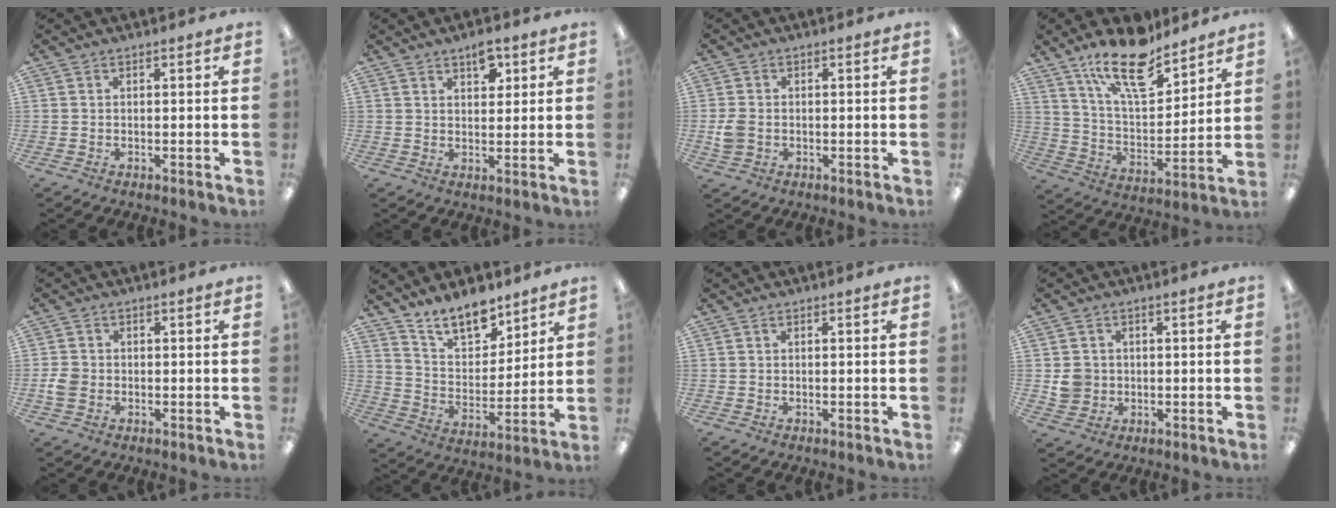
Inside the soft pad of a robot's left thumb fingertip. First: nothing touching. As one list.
[{"total": 5.2, "force": [3.4, 2.7, 2.8], "torque": [-0.021, -0.017, 0.055]}, {"total": 3.8, "force": [-0.5, 3.0, 2.3], "torque": [-0.038, 0.002, -0.010]}, {"total": 17.7, "force": [13.2, 6.5, 9.9], "torque": [-0.161, -0.079, 0.224]}, {"total": 3.3, "force": [-0.8, 2.8, 1.6], "torque": [-0.026, 0.008, -0.013]}, {"total": 12.0, "force": [10.3, 4.8, 3.9], "torque": [-0.063, -0.072, 0.192]}, {"total": 0.0}, {"total": 4.7, "force": [0.1, 4.6, 1.2], "torque": [-0.014, 0.005, 0.004]}]